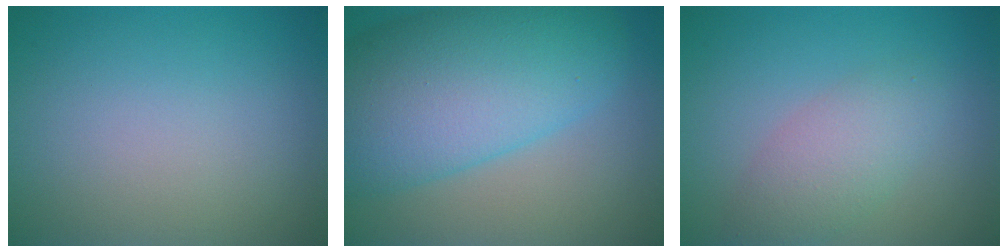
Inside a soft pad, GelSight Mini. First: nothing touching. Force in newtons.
{"total": 11.8, "press": 11.8, "slide": 0.3}
{"total": 3.4, "press": 3.4, "slide": 0.0}